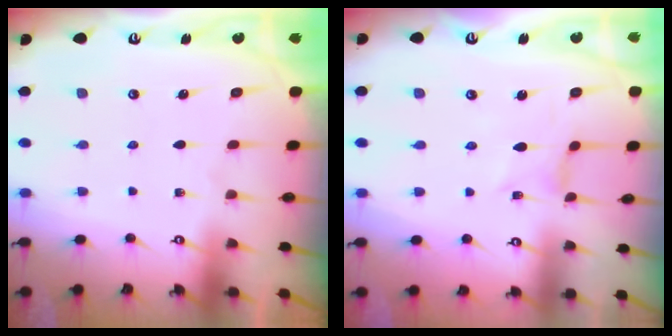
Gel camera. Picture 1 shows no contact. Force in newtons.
{"total": 0.0}